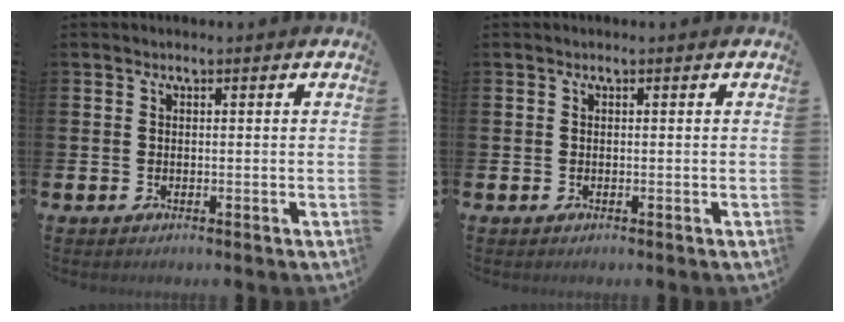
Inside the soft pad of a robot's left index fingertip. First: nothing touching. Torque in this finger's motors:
{"motor_torque": [0.00, 0.00, 0.00, 0.01]}